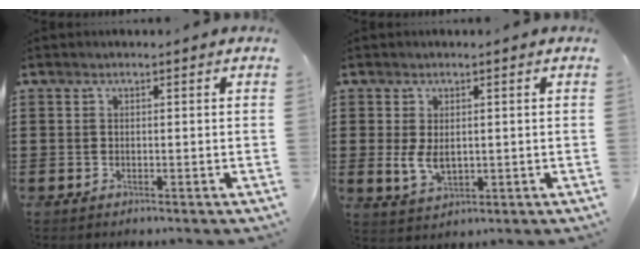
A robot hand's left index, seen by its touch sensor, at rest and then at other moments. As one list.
[{"total": 3.9, "force": [0.2, 2.4, 3.1], "torque": [-0.061, 0.000, 0.001]}]